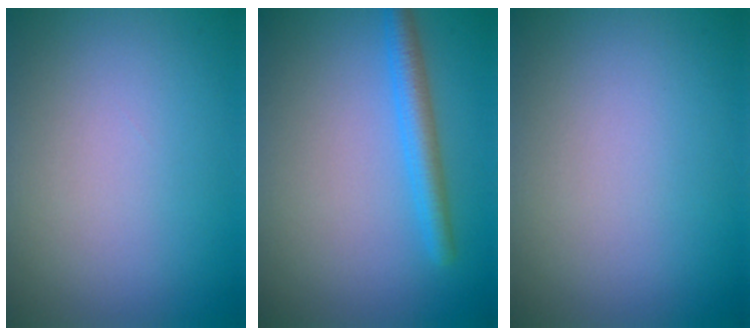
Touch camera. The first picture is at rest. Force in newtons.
{"total": 2.8, "press": 2.8, "slide": 0.1}
{"total": 0.0}